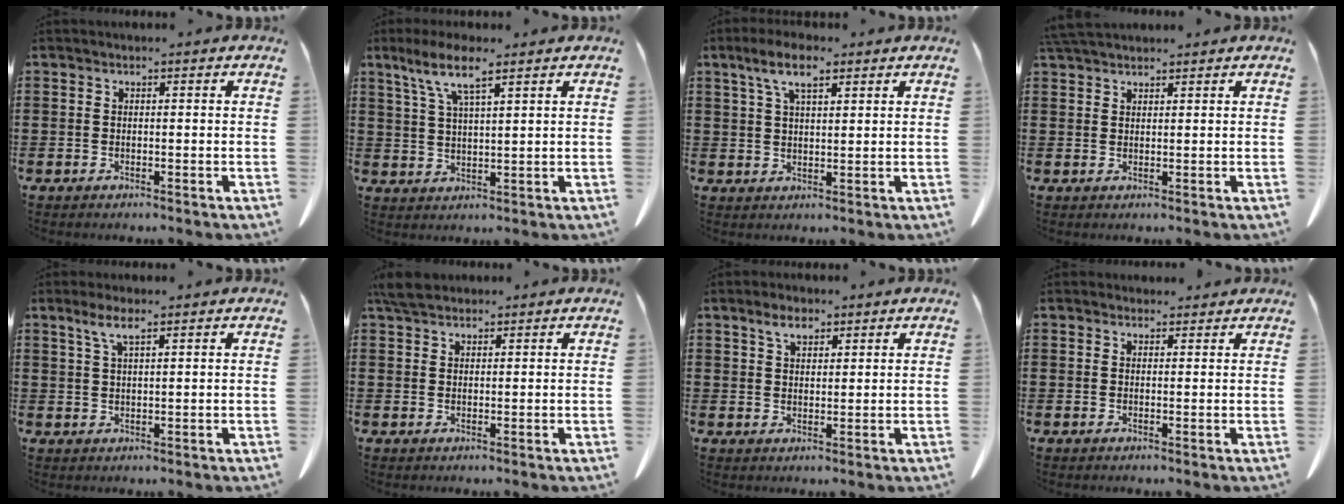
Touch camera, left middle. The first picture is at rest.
{"total": 6.5, "force": [4.3, 1.1, 4.8], "torque": [-0.105, -0.003, 0.075]}
{"total": 6.3, "force": [3.8, 2.0, 4.6], "torque": [-0.098, 0.006, 0.067]}
{"total": 2.8, "force": [2.5, 0.5, 1.0], "torque": [-0.026, 0.000, 0.049]}
{"total": 3.6, "force": [2.2, 0.6, 2.8], "torque": [-0.059, 0.003, 0.039]}
{"total": 3.5, "force": [2.8, 1.2, 1.5], "torque": [-0.038, 0.003, 0.055]}
{"total": 3.5, "force": [2.4, 1.6, 2.0], "torque": [-0.036, 0.002, 0.043]}
{"total": 1.6, "force": [1.5, 0.6, 0.2], "torque": [0.001, -0.001, 0.028]}